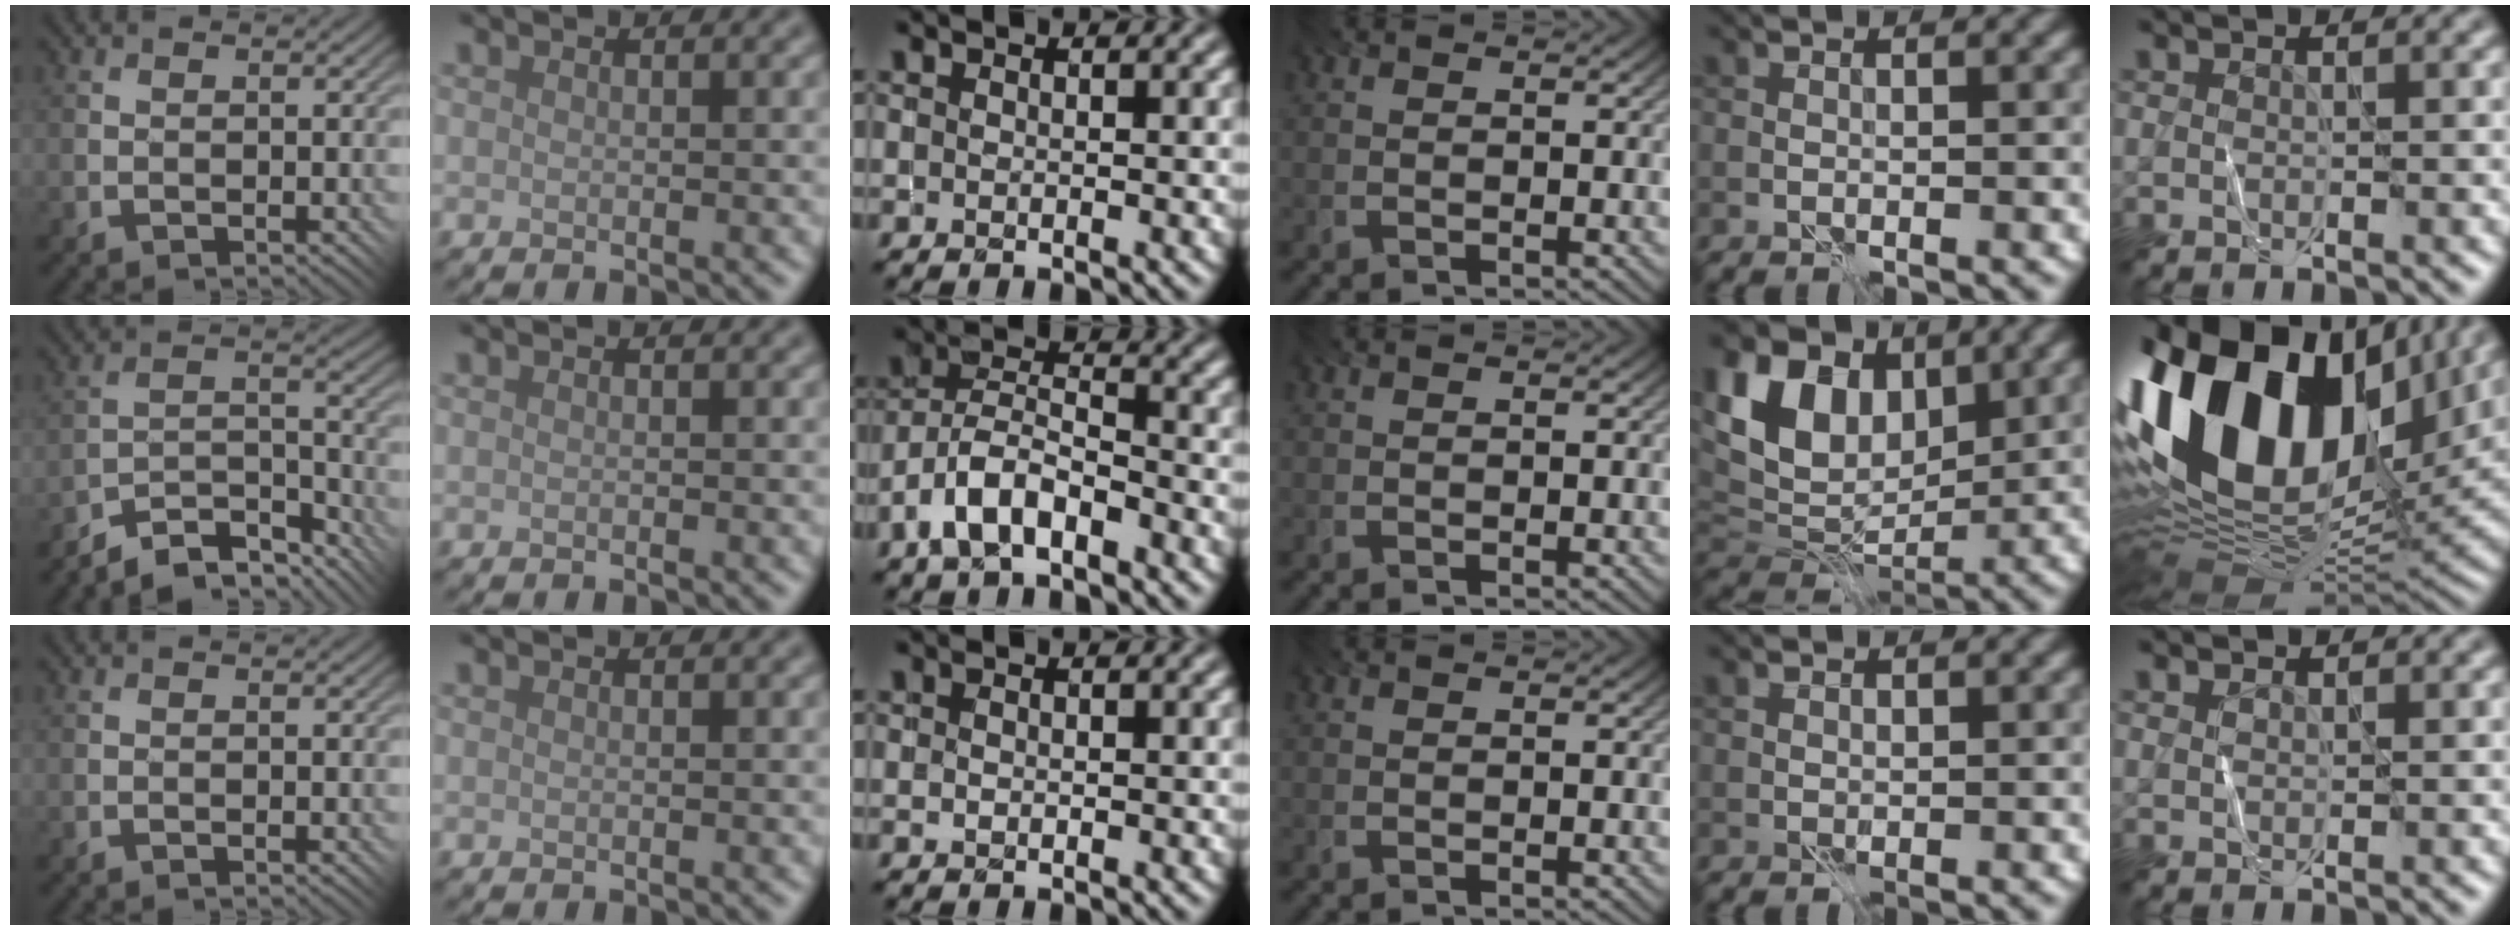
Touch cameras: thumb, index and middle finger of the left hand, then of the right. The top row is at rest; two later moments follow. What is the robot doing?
{"motion": "fold", "object": "shorts"}